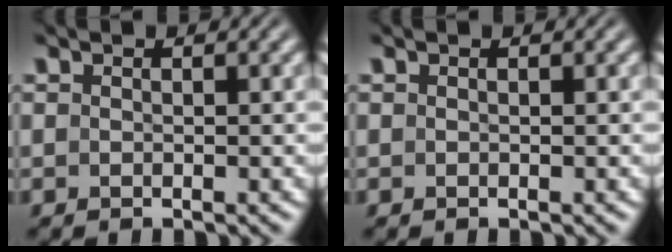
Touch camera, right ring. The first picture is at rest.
{"total": 0.0}